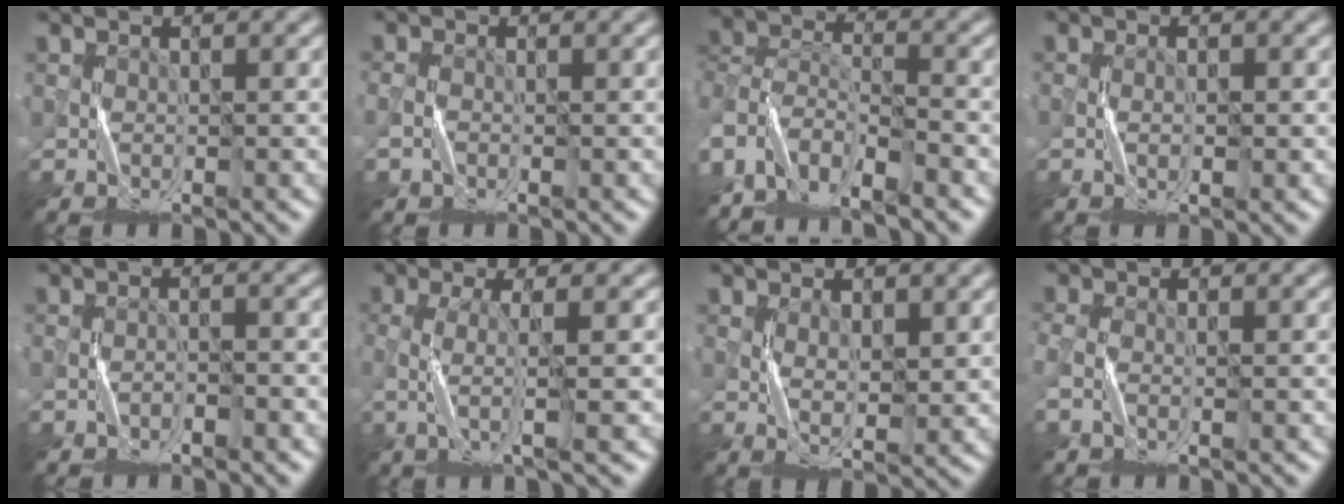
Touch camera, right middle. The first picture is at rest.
{"total": 1.3, "force": [-1.0, 0.7, 0.4], "torque": [-0.012, 0.004, -0.020]}
{"total": 7.0, "force": [-5.9, 2.5, 2.7], "torque": [-0.055, 0.006, -0.117]}
{"total": 0.7, "force": [-0.5, 0.0, 0.5], "torque": [-0.009, 0.005, -0.010]}
{"total": 1.5, "force": [-1.4, 0.0, 0.2], "torque": [-0.003, 0.011, -0.027]}
{"total": 2.7, "force": [-0.8, 0.4, 2.5], "torque": [-0.052, 0.000, -0.017]}
{"total": 2.4, "force": [0.4, 1.2, 2.0], "torque": [-0.040, -0.001, 0.011]}
{"total": 1.4, "force": [-0.9, 0.4, 1.0], "torque": [-0.033, 0.001, -0.023]}